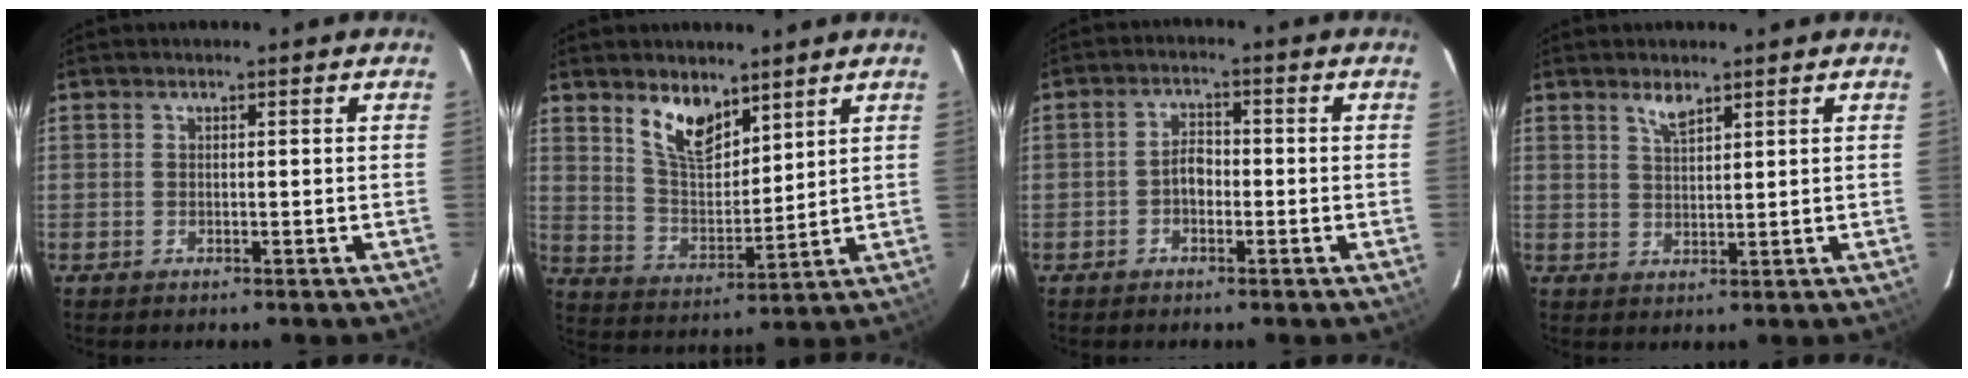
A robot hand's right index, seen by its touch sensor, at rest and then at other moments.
{"total": 9.2, "force": [6.3, 4.1, 5.4], "torque": [-0.093, 0.002, 0.126]}
{"total": 3.1, "force": [-1.1, 2.0, 2.0], "torque": [-0.037, 0.010, -0.020]}
{"total": 2.9, "force": [2.2, 0.9, 1.7], "torque": [-0.031, 0.001, 0.042]}